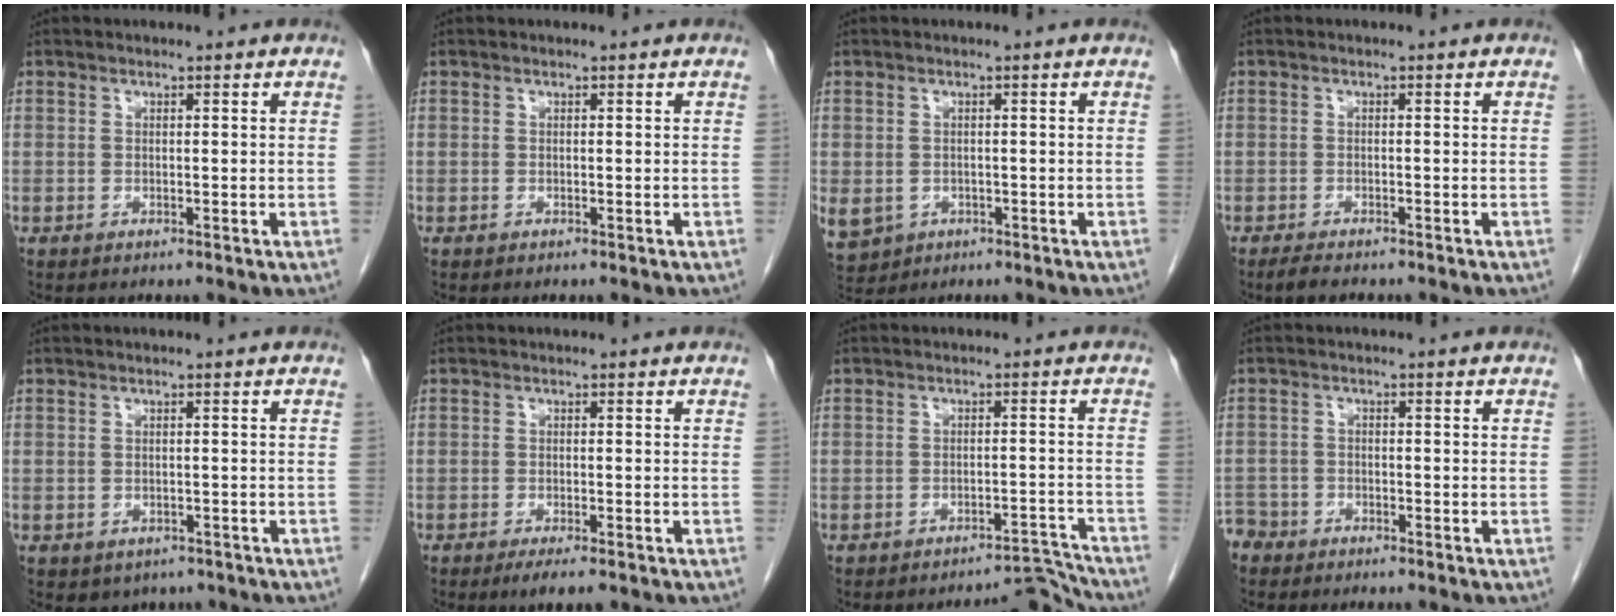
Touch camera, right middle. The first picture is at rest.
{"total": 0.0}
{"total": 9.5, "force": [-3.3, 8.1, 3.6], "torque": [-0.111, -0.003, -0.039]}
{"total": 2.5, "force": [-2.1, 0.6, 1.3], "torque": [-0.029, -0.006, -0.032]}
{"total": 2.9, "force": [-1.9, 2.0, 0.8], "torque": [-0.007, 0.003, -0.019]}
{"total": 3.3, "force": [-2.3, 0.6, 2.3], "torque": [-0.031, -0.006, -0.033]}
{"total": 4.2, "force": [-4.0, -0.5, -1.0], "torque": [0.029, 0.026, -0.050]}
{"total": 3.5, "force": [-3.0, 1.7, -0.3], "torque": [0.005, 0.001, -0.063]}